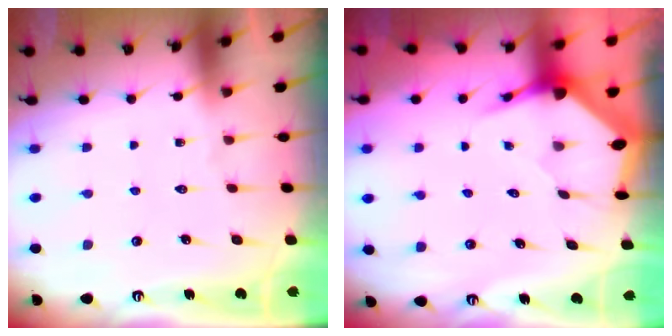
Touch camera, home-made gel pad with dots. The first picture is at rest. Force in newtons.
{"total": 3.8, "press": 3.8, "slide": 0.5}